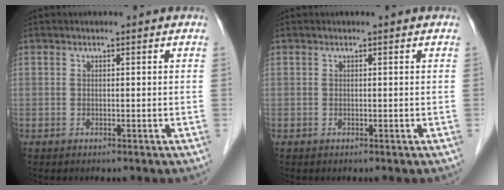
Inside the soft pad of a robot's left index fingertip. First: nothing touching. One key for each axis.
{"total": 0.0}